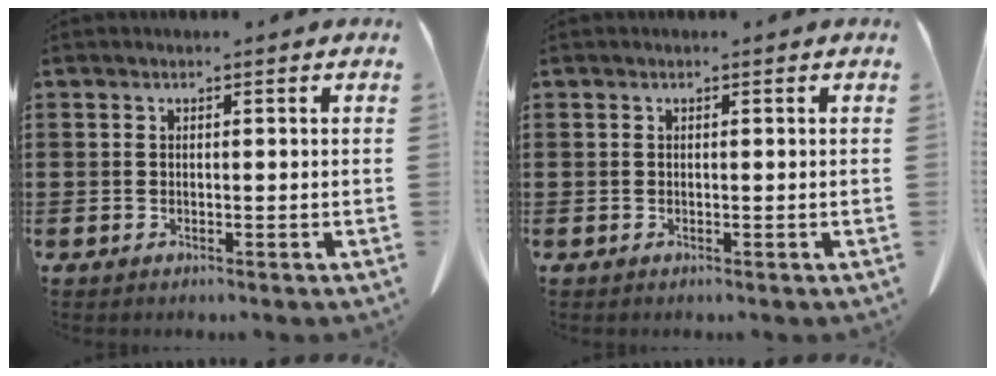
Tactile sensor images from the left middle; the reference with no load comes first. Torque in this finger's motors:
{"motor_torque": [-0.03, 0.03, 0.00, -0.01]}